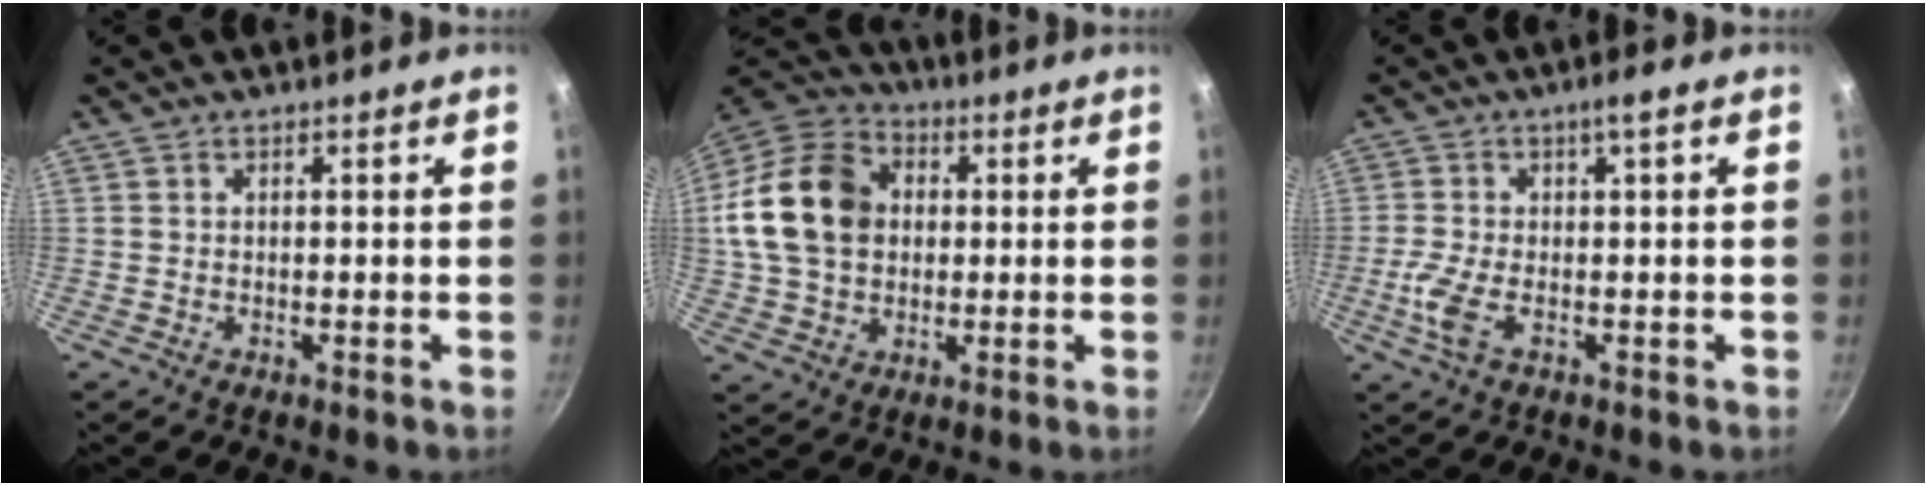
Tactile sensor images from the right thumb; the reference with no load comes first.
{"total": 18.2, "force": [1.8, 13.9, 11.6], "torque": [-0.198, 0.027, 0.023]}
{"total": 6.4, "force": [-1.0, 1.4, 6.1], "torque": [-0.125, 0.008, -0.018]}